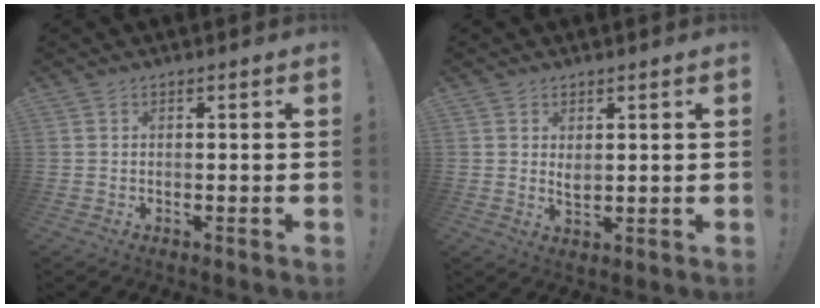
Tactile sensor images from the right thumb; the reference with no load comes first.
{"total": 2.6, "force": [1.6, 1.4, 1.4], "torque": [-0.015, -0.013, 0.026]}